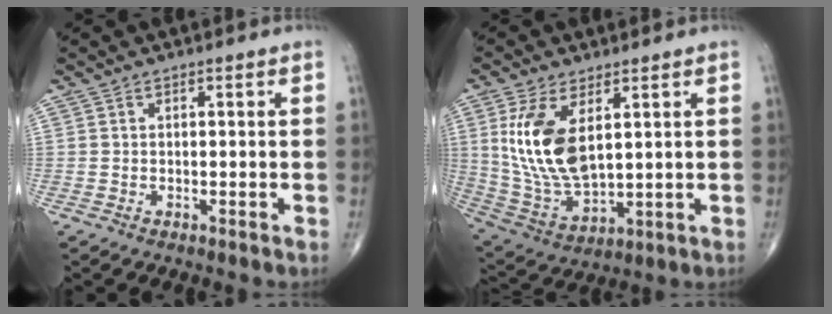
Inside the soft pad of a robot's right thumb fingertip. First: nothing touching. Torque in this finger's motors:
{"motor_torque": [-0.36, 0.77, 0.81, 0.37, 0.31]}